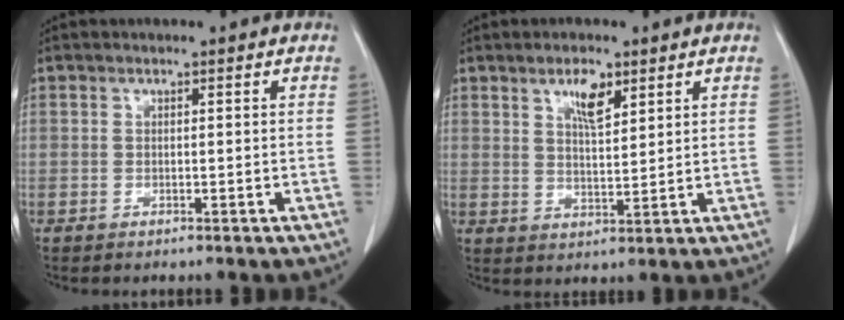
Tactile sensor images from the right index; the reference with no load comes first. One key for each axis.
{"total": 5.4, "fx": 3.0, "fy": 1.9, "fz": 4.0, "tx": -0.075, "ty": -0.001, "tz": 0.056}